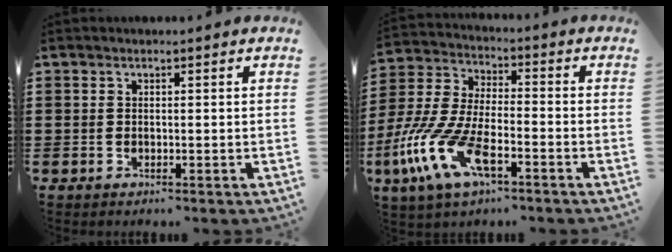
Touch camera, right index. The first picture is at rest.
{"total": 12.2, "force": [-6.0, 4.9, 9.5], "torque": [-0.235, -0.008, -0.121]}